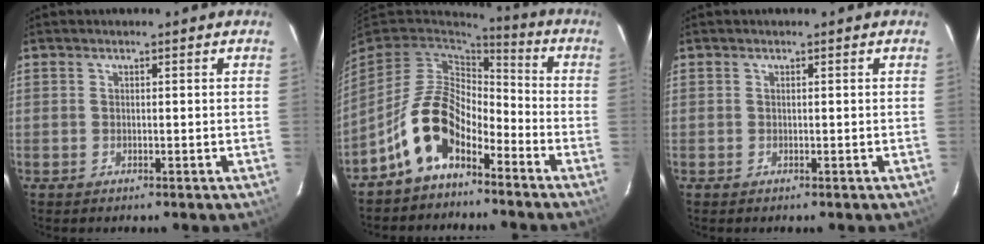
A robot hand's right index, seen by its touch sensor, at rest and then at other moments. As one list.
[{"total": 12.1, "force": [-6.9, 6.5, 7.5], "torque": [-0.155, 0.017, -0.132]}, {"total": 0.0}]